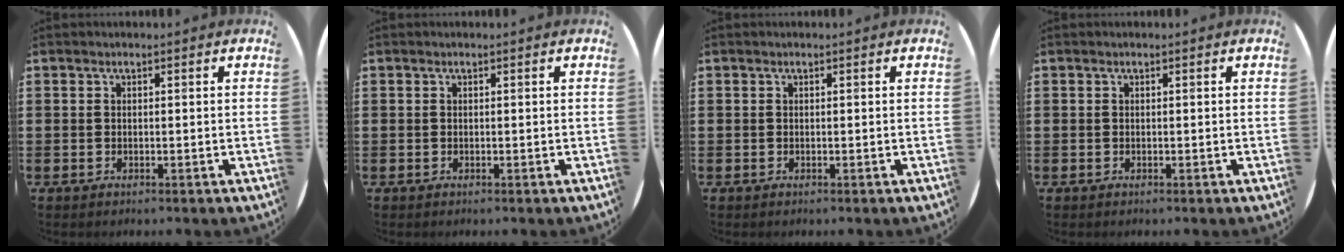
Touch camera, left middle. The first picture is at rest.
{"total": 0.0}
{"total": 0.0}
{"total": 0.0}